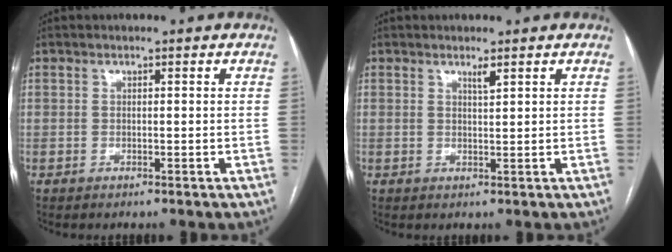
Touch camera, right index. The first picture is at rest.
{"total": 1.3, "force": [1.0, -0.1, 0.8], "torque": [-0.014, -0.007, 0.018]}